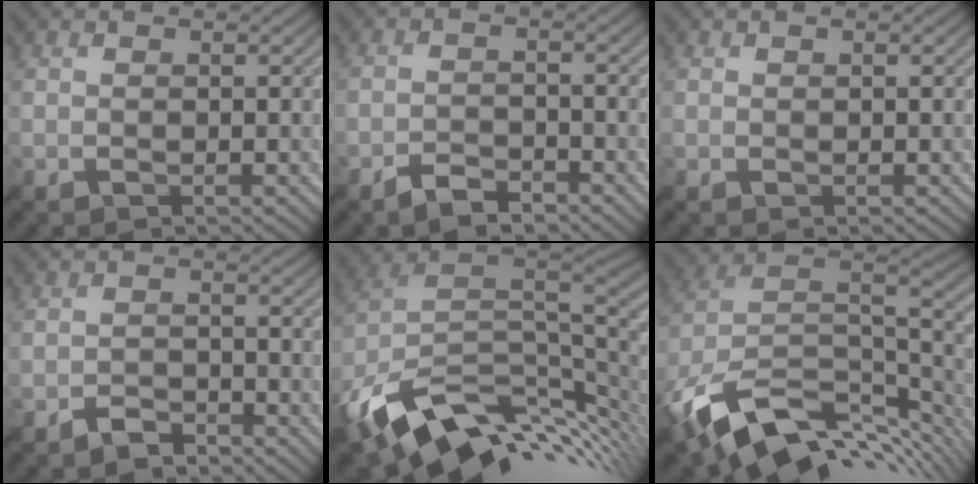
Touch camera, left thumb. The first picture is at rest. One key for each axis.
{"total": 3.3, "fx": -2.8, "fy": 1.0, "fz": 1.4, "tx": -0.022, "ty": 0.001, "tz": -0.059}
{"total": 0.0}
{"total": 2.5, "fx": -2.2, "fy": 0.9, "fz": 0.7, "tx": -0.006, "ty": 0.003, "tz": -0.046}
{"total": 15.4, "fx": -4.2, "fy": 9.5, "fz": 11.4, "tx": -0.250, "ty": -0.031, "tz": -0.057}
{"total": 15.3, "fx": -6.0, "fy": 8.9, "fz": 10.9, "tx": -0.238, "ty": -0.020, "tz": -0.096}